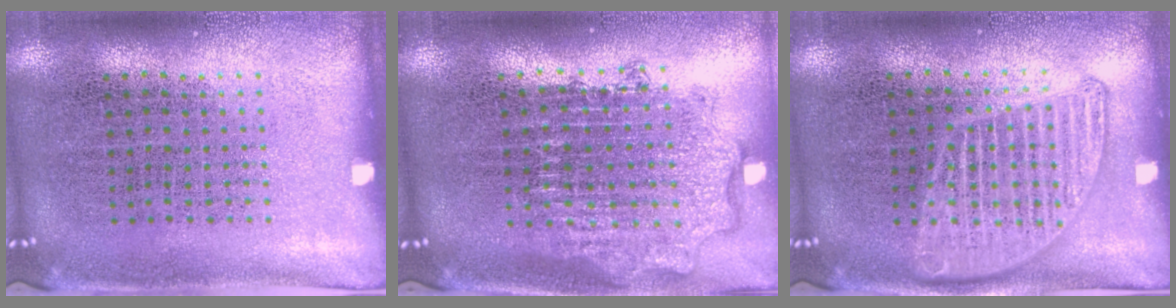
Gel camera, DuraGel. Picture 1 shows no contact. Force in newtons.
{"total": 1.8, "press": 1.5, "slide": 1.1}
{"total": 1.4, "press": 1.4, "slide": 0.2}